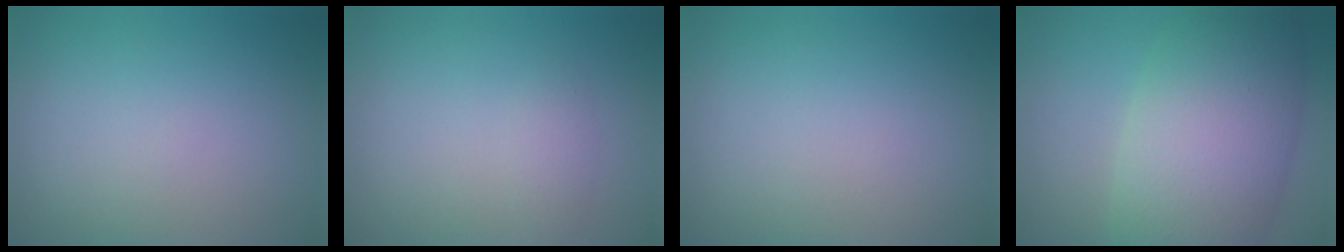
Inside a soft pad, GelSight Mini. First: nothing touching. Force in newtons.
{"total": 1.1, "press": 1.1, "slide": 0.1}
{"total": 0.0}
{"total": 11.7, "press": 11.7, "slide": 0.8}